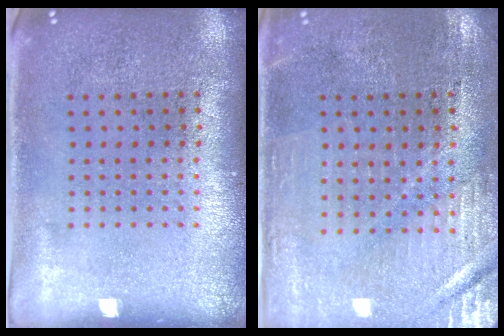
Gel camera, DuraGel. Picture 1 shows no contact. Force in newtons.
{"total": 0.7, "press": 0.6, "slide": 0.2}